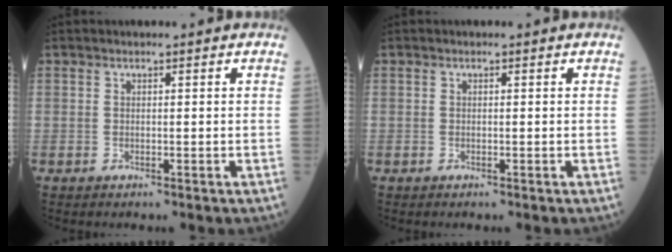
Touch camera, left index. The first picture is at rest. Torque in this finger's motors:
{"motor_torque": [0.02, -0.02, 0.00, 0.00]}